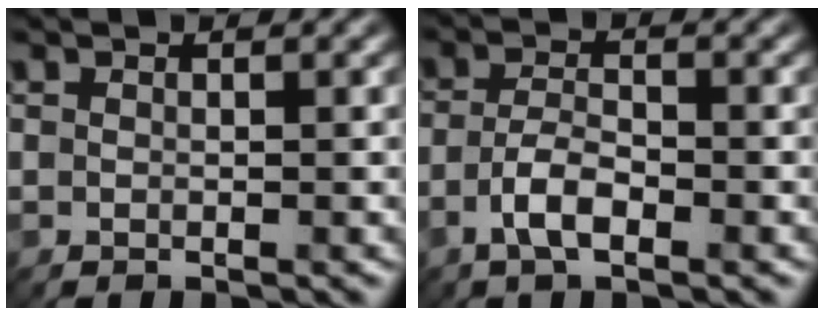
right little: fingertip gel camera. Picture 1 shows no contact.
{"total": 3.0, "force": [-1.6, 1.0, 2.3], "torque": [-0.051, 0.006, -0.038]}